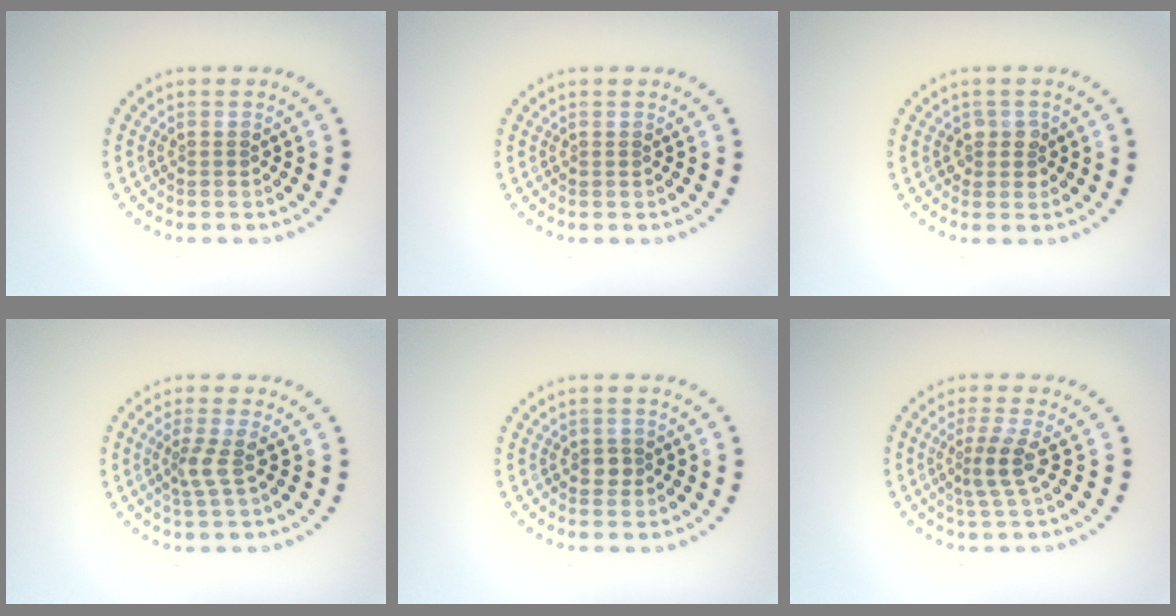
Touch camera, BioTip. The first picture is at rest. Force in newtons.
{"total": 0.0}
{"total": 1.5, "press": 1.4, "slide": 0.6}
{"total": 1.9, "press": 1.4, "slide": 1.3}
{"total": 1.1, "press": 1.0, "slide": 0.5}
{"total": 2.5, "press": 1.8, "slide": 1.8}